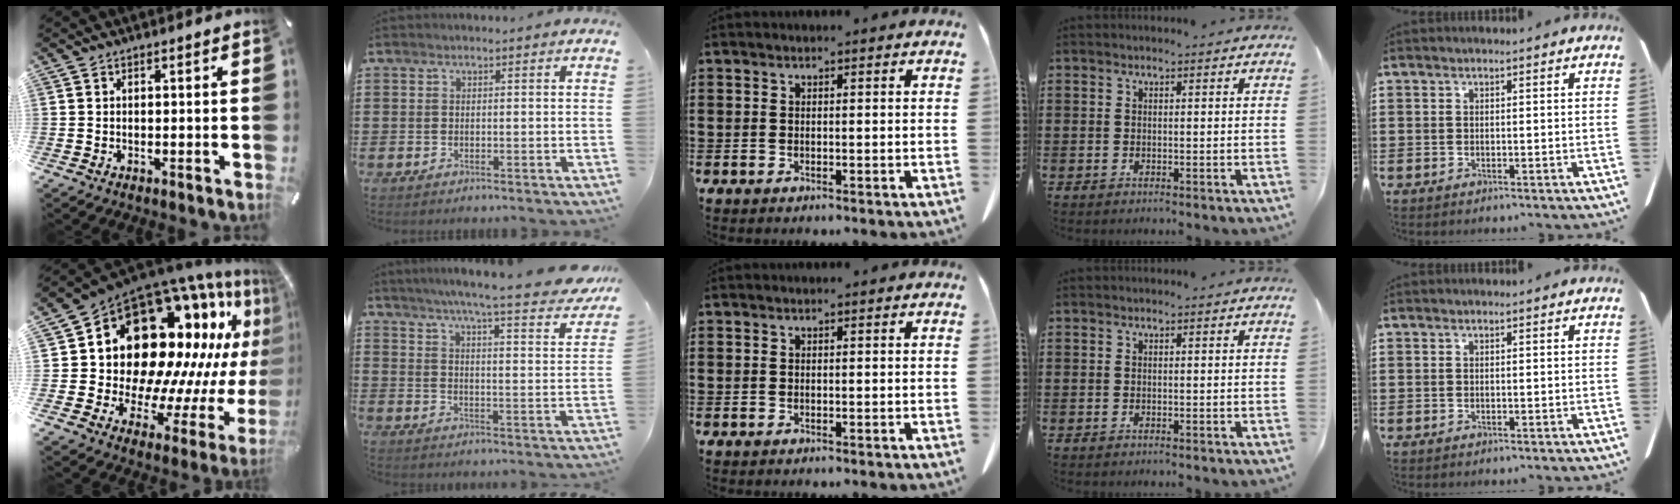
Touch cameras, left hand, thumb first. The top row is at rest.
{"thumb": {"total": 23.6, "force": [11.2, 15.6, 13.8], "torque": [-0.188, -0.138, 0.230]}, "index": {"total": 6.4, "force": [5.4, -0.6, 3.4], "torque": [-0.072, -0.047, 0.082]}}